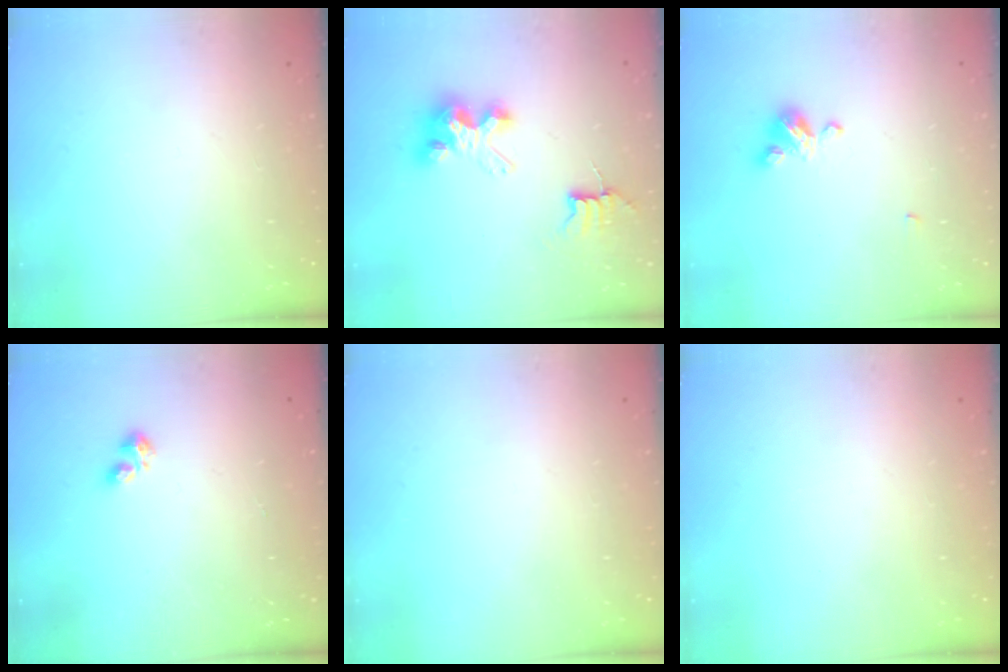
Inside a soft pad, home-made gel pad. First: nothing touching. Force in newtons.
{"total": 7.3, "press": 7.3, "slide": 0.6}
{"total": 5.1, "press": 5.0, "slide": 0.5}
{"total": 2.2, "press": 2.2, "slide": 0.4}
{"total": 0.0}
{"total": 0.0}